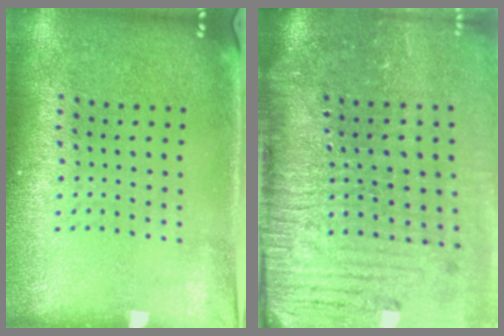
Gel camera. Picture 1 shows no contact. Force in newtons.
{"total": 5.0, "press": 4.1, "slide": 2.8}